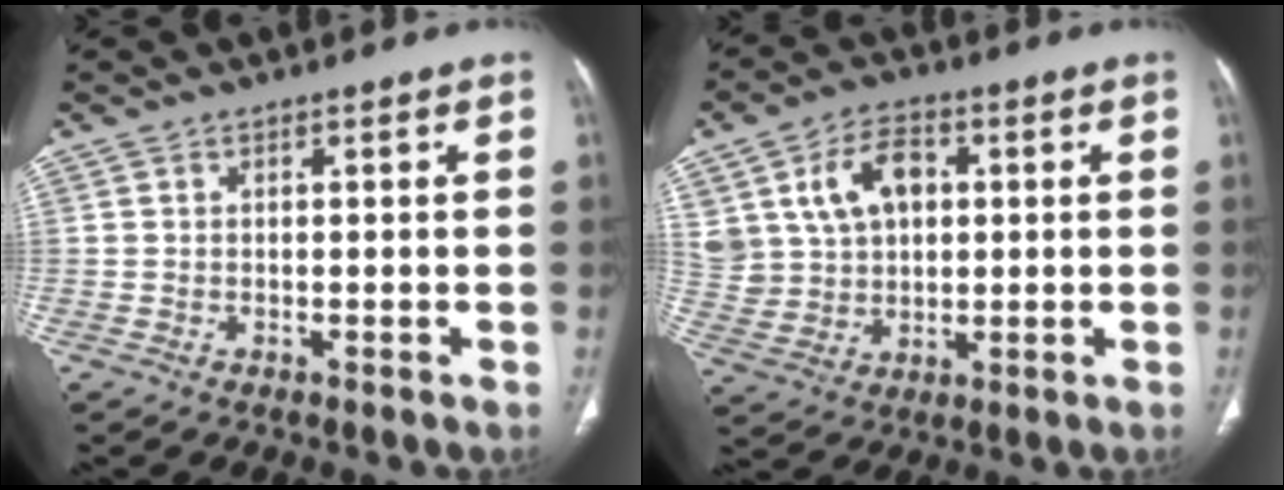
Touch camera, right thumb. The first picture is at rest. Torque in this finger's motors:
{"motor_torque": [0.13, 0.16, 0.80, 0.78, 0.08]}